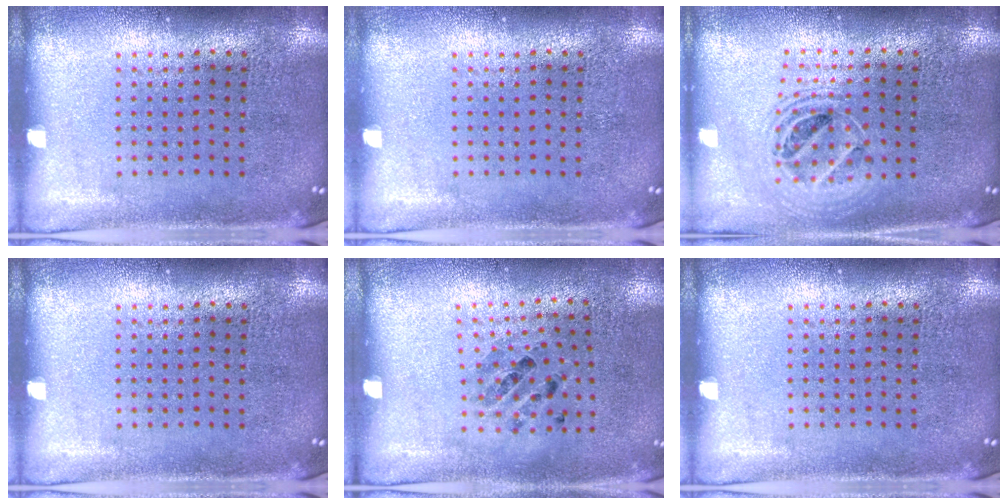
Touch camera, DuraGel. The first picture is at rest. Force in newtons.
{"total": 0.0}
{"total": 1.7, "press": 1.5, "slide": 0.8}
{"total": 0.0}
{"total": 0.9, "press": 0.8, "slide": 0.5}
{"total": 0.0}